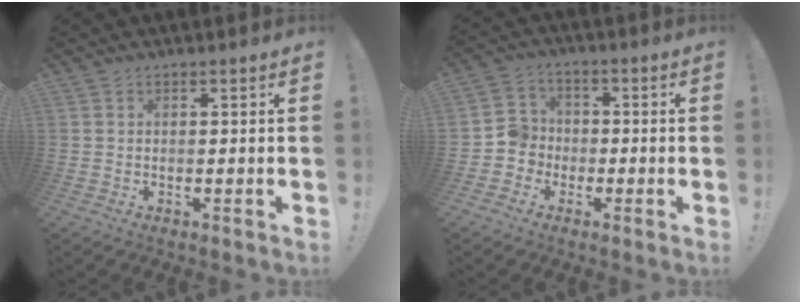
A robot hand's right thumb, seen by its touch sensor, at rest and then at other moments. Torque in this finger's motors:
{"motor_torque": [0.31, -0.27, 0.31, -0.29, -0.01]}